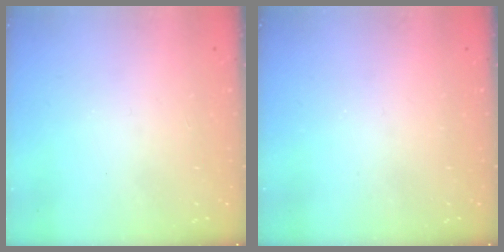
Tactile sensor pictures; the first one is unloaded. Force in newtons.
{"total": 0.0}